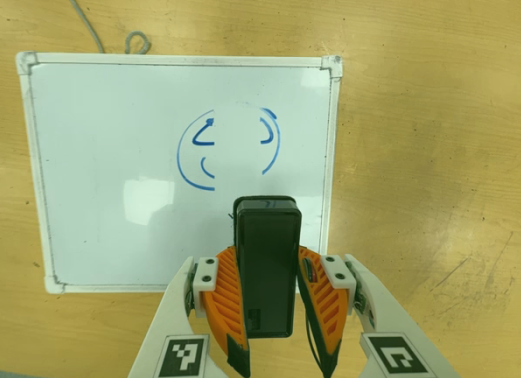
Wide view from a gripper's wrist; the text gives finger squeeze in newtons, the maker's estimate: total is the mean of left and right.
{"total": 5.3, "left": 4.1, "right": 6.4}